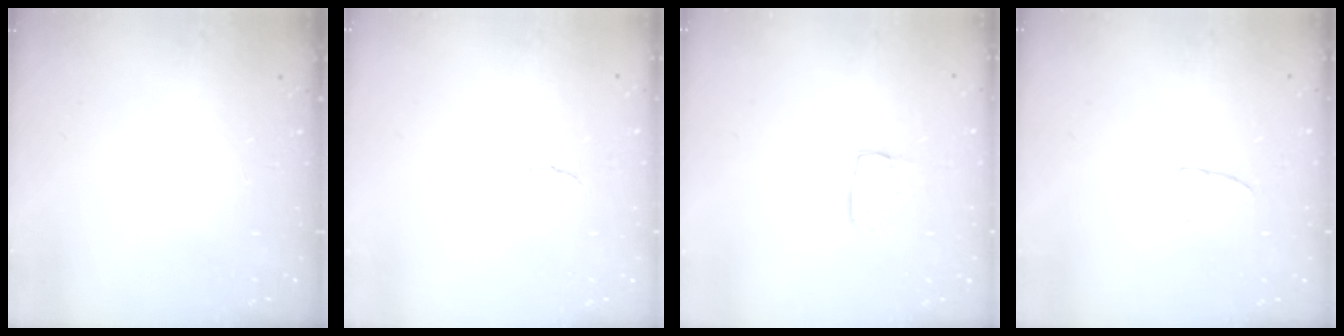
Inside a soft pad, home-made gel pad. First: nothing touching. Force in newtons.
{"total": 3.4, "press": 3.4, "slide": 0.2}
{"total": 6.2, "press": 6.2, "slide": 0.4}
{"total": 2.9, "press": 2.9, "slide": 0.2}